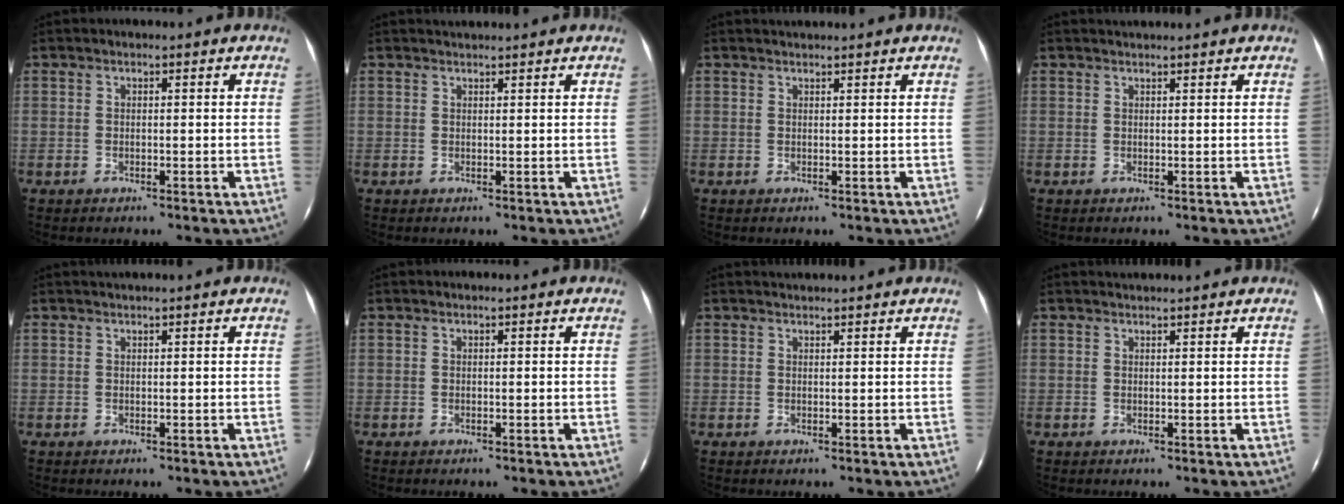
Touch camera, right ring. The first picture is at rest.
{"total": 1.4, "force": [1.4, -0.2, 0.2], "torque": [-0.010, -0.001, 0.020]}
{"total": 1.1, "force": [1.0, -0.2, 0.2], "torque": [-0.009, -0.001, 0.017]}
{"total": 1.1, "force": [1.0, -0.2, 0.2], "torque": [-0.009, -0.002, 0.017]}
{"total": 0.7, "force": [0.6, -0.3, 0.3], "torque": [-0.012, -0.003, 0.009]}
{"total": 0.0}
{"total": 1.5, "force": [1.4, -0.1, 0.2], "torque": [-0.010, 0.000, 0.021]}
{"total": 1.5, "force": [1.4, -0.1, 0.2], "torque": [-0.010, 0.000, 0.021]}